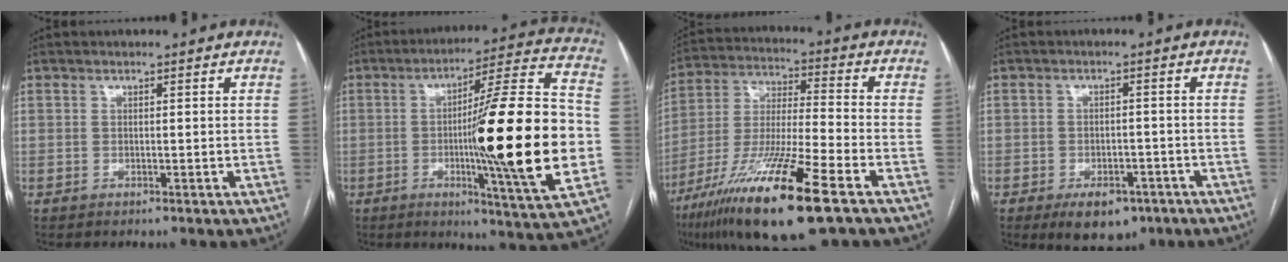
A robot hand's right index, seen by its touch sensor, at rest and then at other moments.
{"total": 24.0, "force": [-3.3, 0.1, 23.7], "torque": [-0.328, -0.007, -0.056]}
{"total": 20.2, "force": [-11.4, 1.3, 16.7], "torque": [-0.329, -0.050, -0.205]}
{"total": 7.3, "force": [-4.7, 3.9, 4.0], "torque": [-0.056, 0.000, -0.061]}